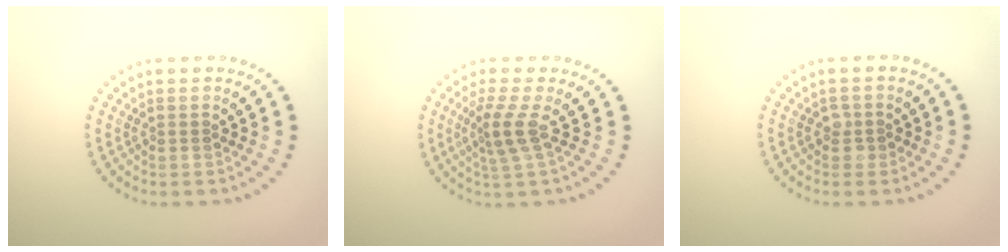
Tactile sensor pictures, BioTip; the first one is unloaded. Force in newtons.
{"total": 2.6, "press": 1.8, "slide": 1.8}
{"total": 1.1, "press": 1.1, "slide": 0.3}